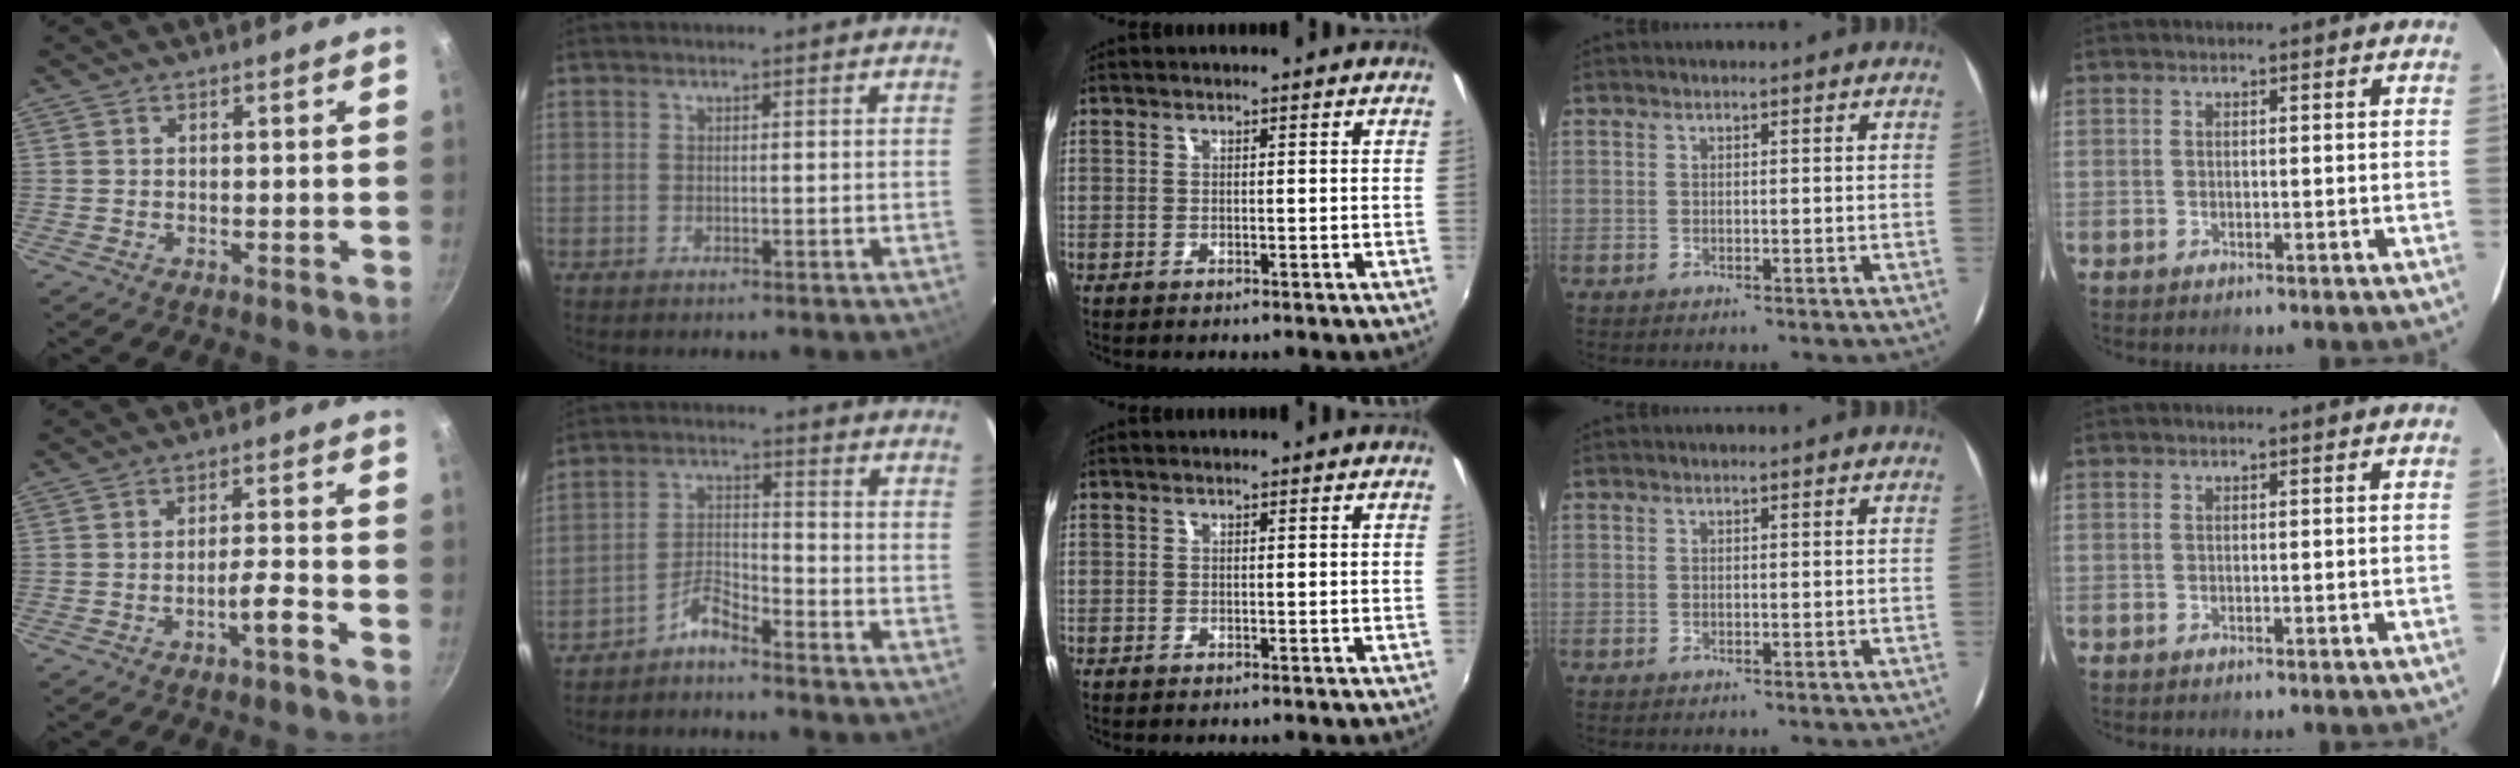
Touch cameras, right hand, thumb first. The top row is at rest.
{"thumb": {"total": 4.5, "force": [-2.6, 0.1, 3.7], "torque": [-0.069, 0.022, -0.044]}, "index": {"total": 4.6, "force": [-4.1, 0.8, 1.8], "torque": [-0.045, 0.019, -0.080]}}